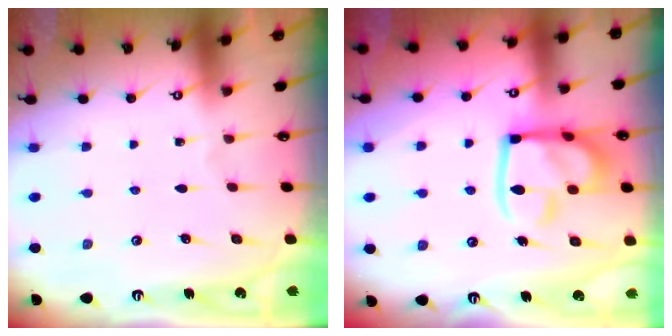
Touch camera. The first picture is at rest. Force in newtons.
{"total": 16.2, "press": 16.1, "slide": 1.8}